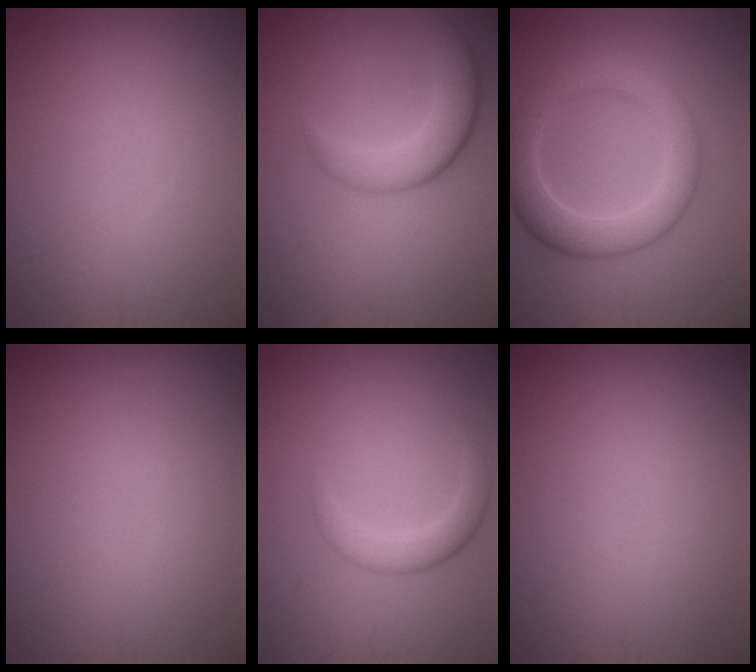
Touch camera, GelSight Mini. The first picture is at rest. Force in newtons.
{"total": 4.6, "press": 4.6, "slide": 0.3}
{"total": 5.9, "press": 5.9, "slide": 0.0}
{"total": 0.6, "press": 0.6, "slide": 0.1}
{"total": 2.4, "press": 2.4, "slide": 0.1}
{"total": 0.0}